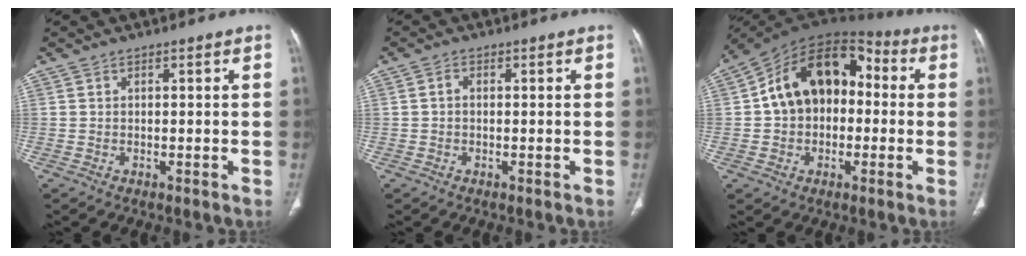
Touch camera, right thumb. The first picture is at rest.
{"total": 1.2, "force": [0.0, 0.9, 0.8], "torque": [-0.011, 0.003, -0.003]}
{"total": 17.2, "force": [1.1, 12.0, 12.3], "torque": [-0.164, 0.051, 0.006]}